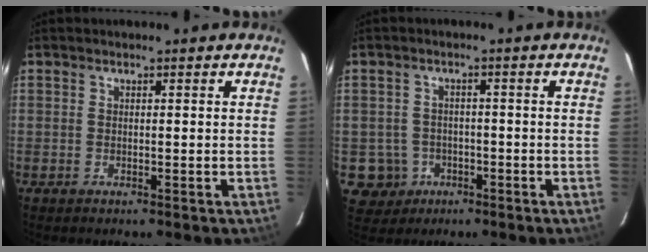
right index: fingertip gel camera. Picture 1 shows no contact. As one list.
[{"total": 5.9, "force": [-2.2, 5.4, 0.5], "torque": [-0.026, 0.018, -0.023]}]